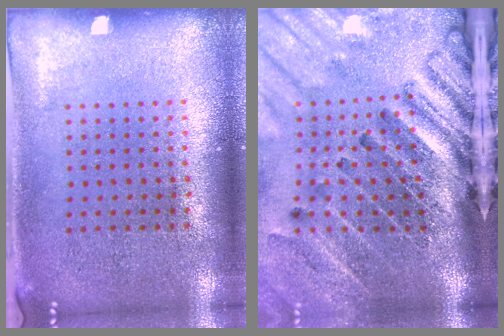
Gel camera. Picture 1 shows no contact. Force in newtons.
{"total": 4.7, "press": 3.4, "slide": 3.2}